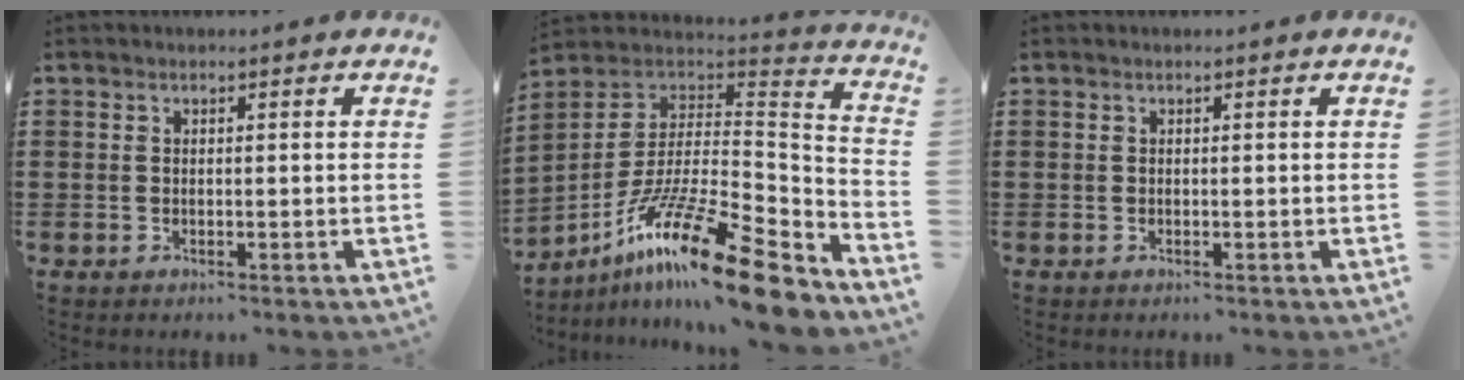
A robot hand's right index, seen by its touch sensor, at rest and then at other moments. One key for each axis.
{"total": 18.2, "fx": -12.4, "fy": 2.6, "fz": 13.1, "tx": -0.239, "ty": 0.027, "tz": -0.222}
{"total": 0.0}